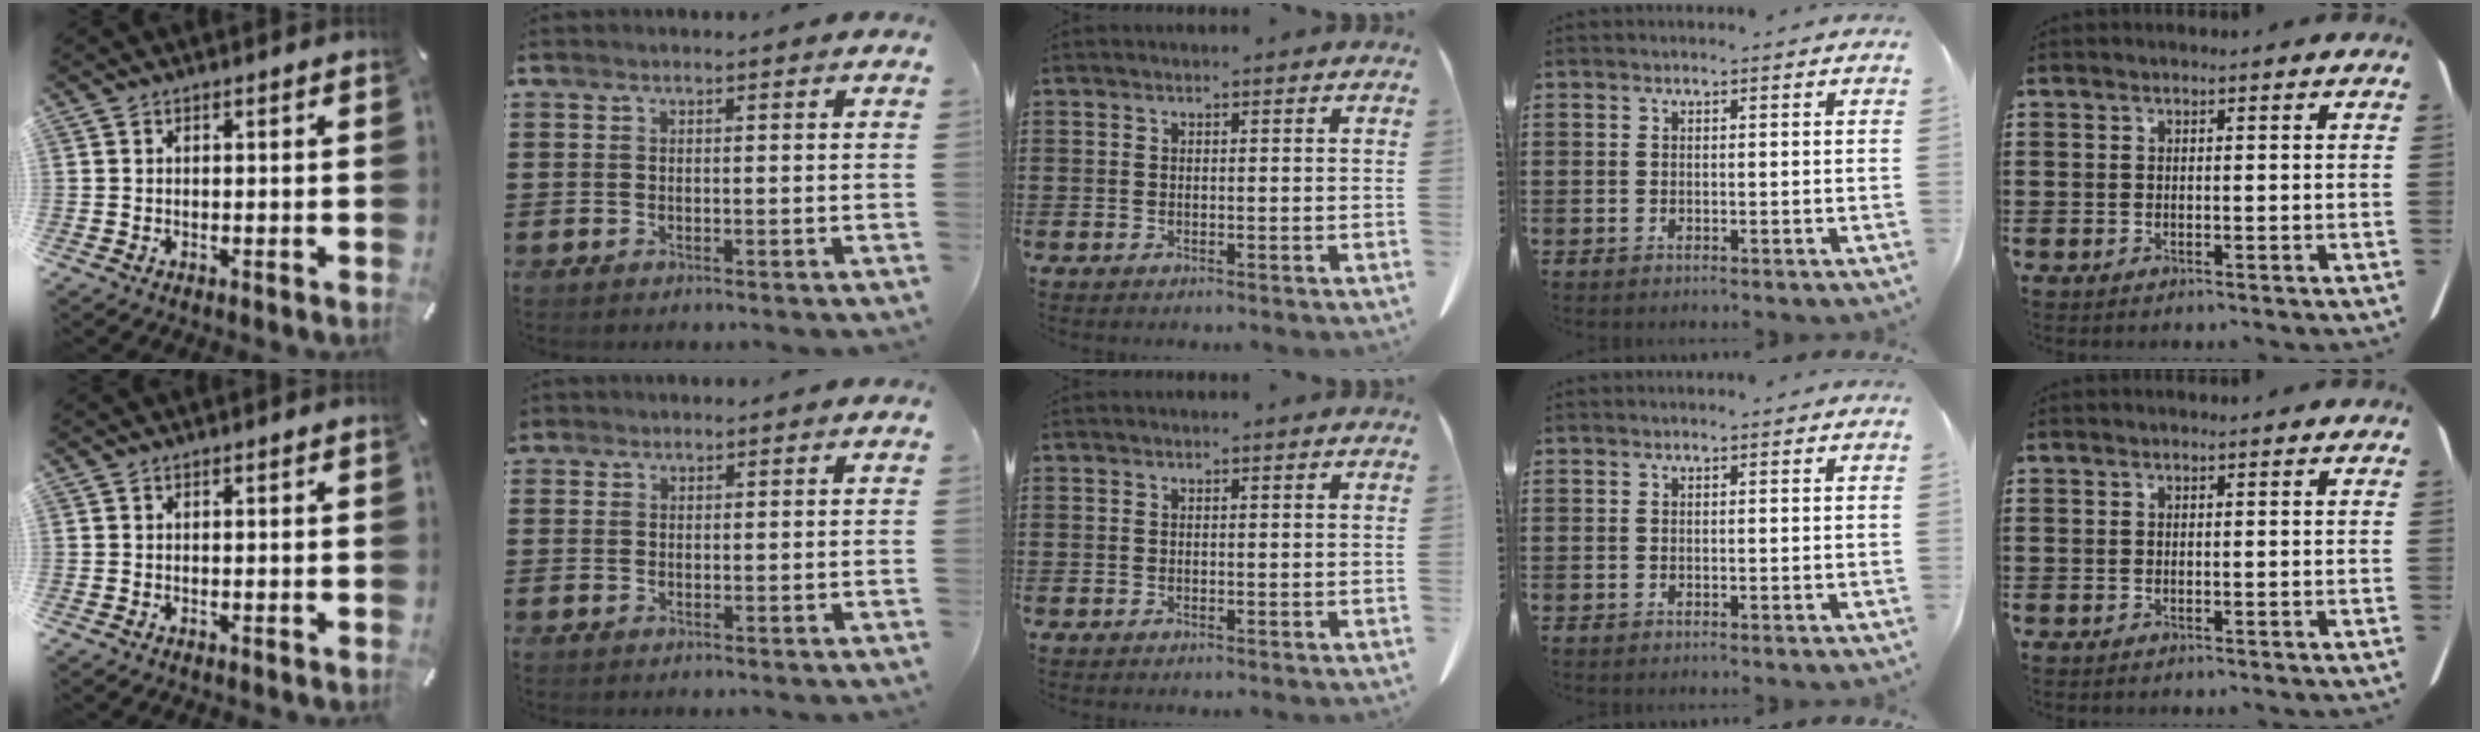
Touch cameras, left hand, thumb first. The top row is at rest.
{"index": {"total": 0.9, "force": [0.8, 0.6, 0.1], "torque": [-0.004, 0.003, 0.015]}}